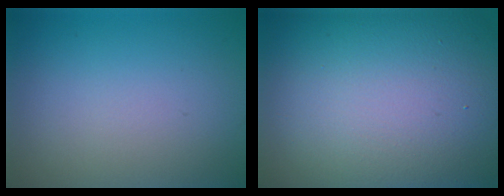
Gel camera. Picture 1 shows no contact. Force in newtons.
{"total": 22.8, "press": 22.8, "slide": 1.0}